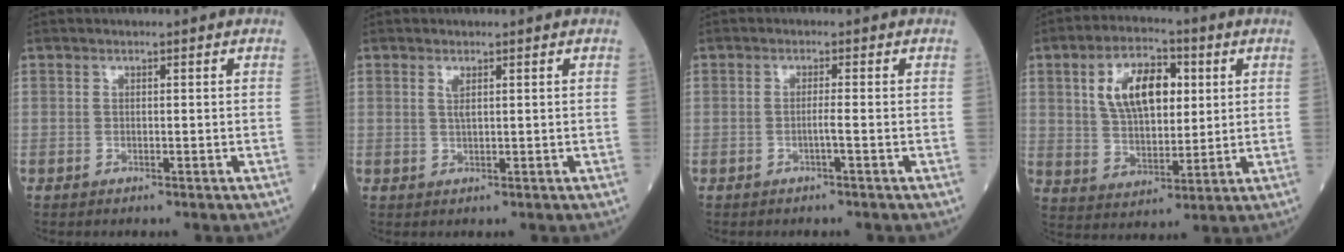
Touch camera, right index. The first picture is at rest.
{"total": 1.4, "force": [0.7, 0.2, 1.2], "torque": [-0.028, -0.003, 0.014]}
{"total": 1.3, "force": [-0.5, -0.4, 1.1], "torque": [-0.017, 0.001, -0.012]}
{"total": 11.5, "force": [3.5, 5.7, 9.4], "torque": [-0.176, 0.017, 0.064]}